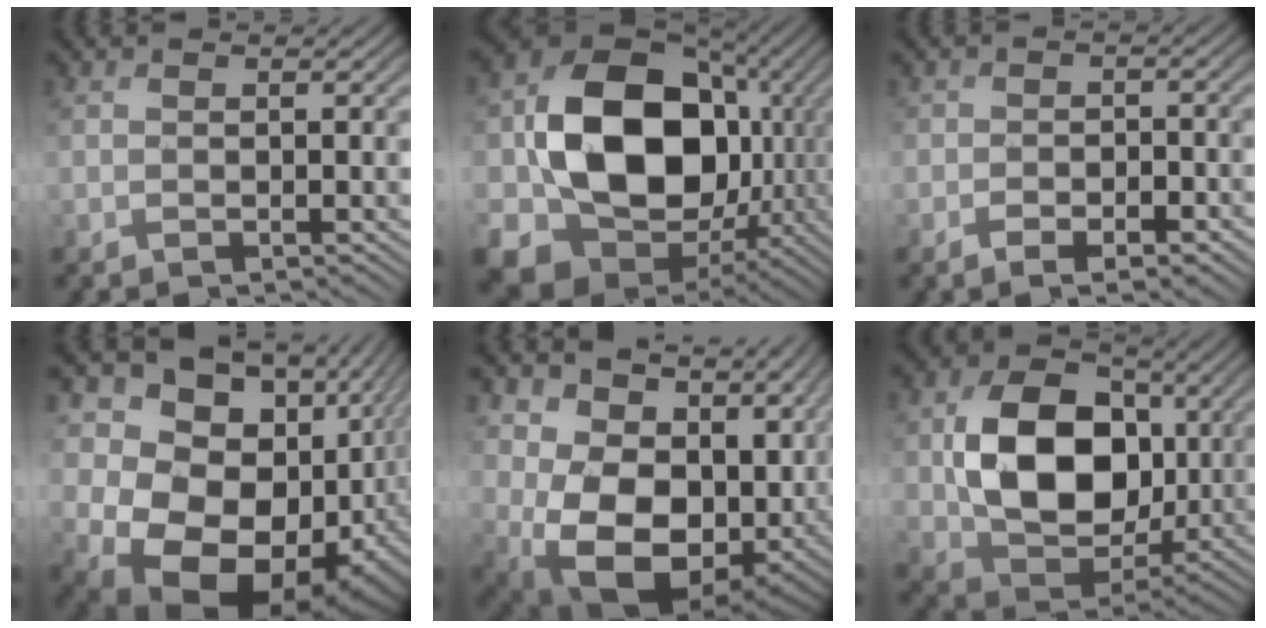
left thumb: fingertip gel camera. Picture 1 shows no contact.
{"total": 16.8, "force": [-1.8, 13.5, 9.8], "torque": [-0.171, -0.042, -0.026]}
{"total": 4.1, "force": [-2.9, 2.0, 2.1], "torque": [-0.026, -0.004, -0.044]}
{"total": 19.5, "force": [-1.6, 15.5, 11.8], "torque": [-0.201, -0.044, 0.008]}
{"total": 17.9, "force": [-0.4, 12.0, 13.4], "torque": [-0.238, -0.051, 0.062]}
{"total": 12.2, "force": [0.5, 9.3, 7.8], "torque": [-0.153, -0.006, 0.017]}